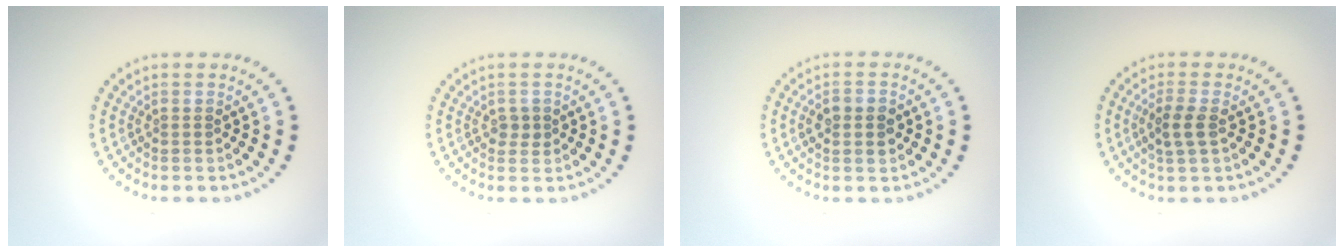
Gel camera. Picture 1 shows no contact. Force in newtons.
{"total": 1.1, "press": 1.1, "slide": 0.2}
{"total": 2.8, "press": 2.8, "slide": 0.0}
{"total": 2.2, "press": 2.1, "slide": 0.6}